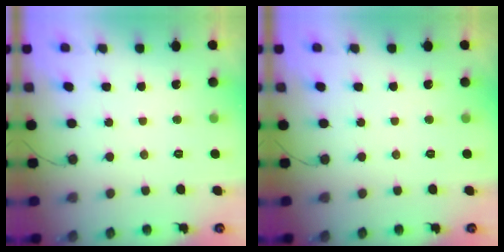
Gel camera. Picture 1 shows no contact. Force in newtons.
{"total": 0.0}